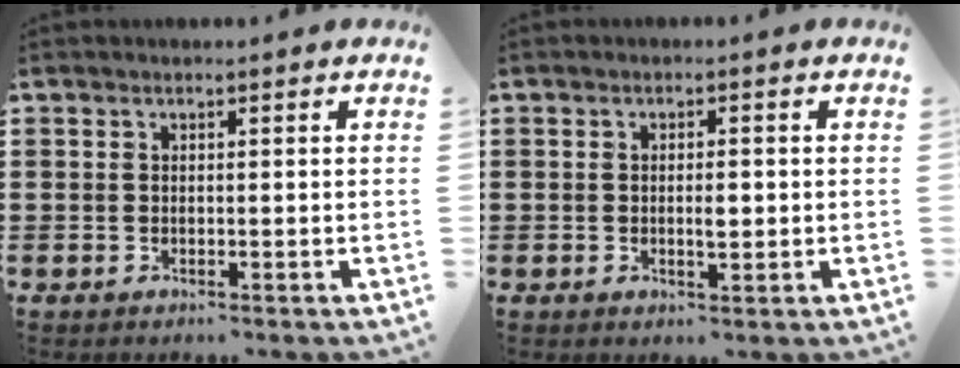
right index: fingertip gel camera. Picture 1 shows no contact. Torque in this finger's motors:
{"motor_torque": [-0.25, 0.38, 0.14, 0.01]}